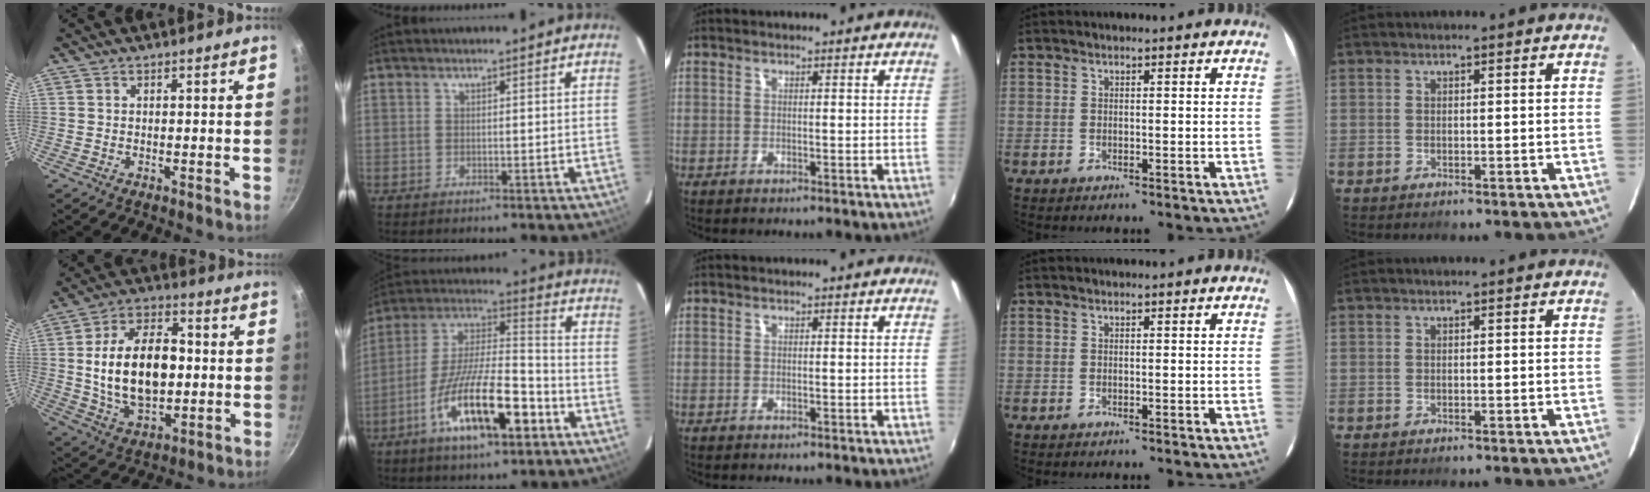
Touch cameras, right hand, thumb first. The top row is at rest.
{"thumb": {"total": 18.6, "force": [0.3, 11.4, 14.7], "torque": [-0.227, 0.015, 0.008]}, "index": {"total": 18.4, "force": [-8.6, 5.3, 15.3], "torque": [-0.285, -0.011, -0.152]}}